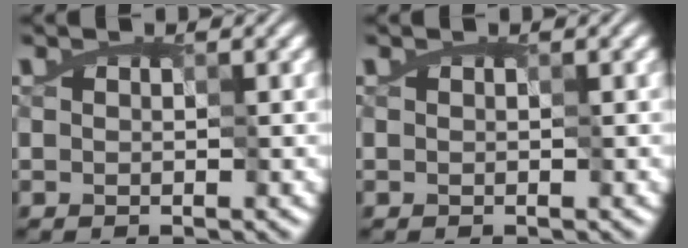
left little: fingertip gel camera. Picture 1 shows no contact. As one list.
[{"total": 0.0}]